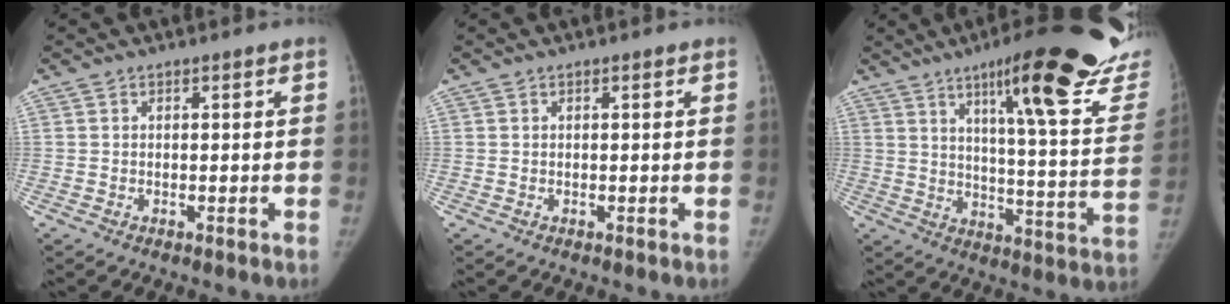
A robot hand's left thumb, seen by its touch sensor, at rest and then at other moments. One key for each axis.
{"total": 0.0}
{"total": 28.8, "fx": 19.9, "fy": 5.1, "fz": 20.3, "tx": -0.245, "ty": -0.104, "tz": 0.262}